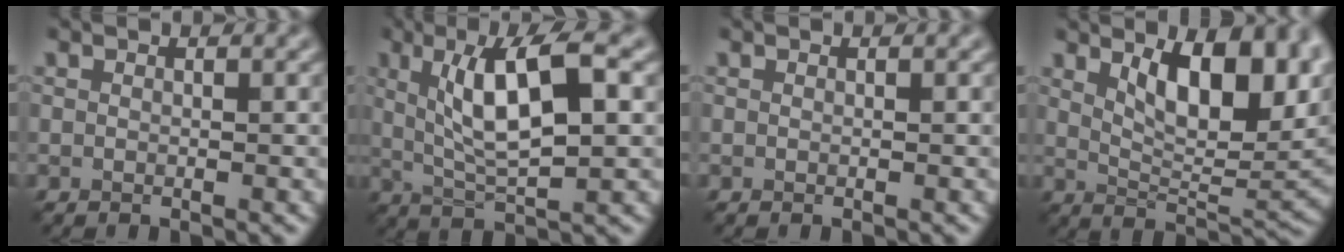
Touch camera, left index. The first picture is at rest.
{"total": 8.1, "force": [2.0, 2.2, 7.6], "torque": [-0.125, 0.002, 0.036]}
{"total": 0.0}
{"total": 10.5, "force": [3.9, 4.3, 8.8], "torque": [-0.129, 0.004, 0.065]}